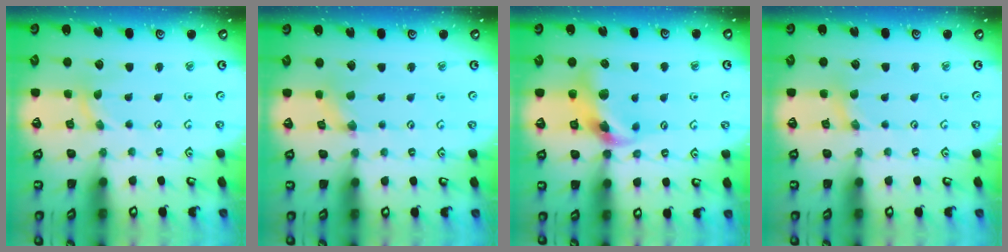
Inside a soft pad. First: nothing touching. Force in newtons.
{"total": 1.4, "press": 1.3, "slide": 0.3}
{"total": 12.7, "press": 12.5, "slide": 1.9}
{"total": 1.4, "press": 1.4, "slide": 0.3}